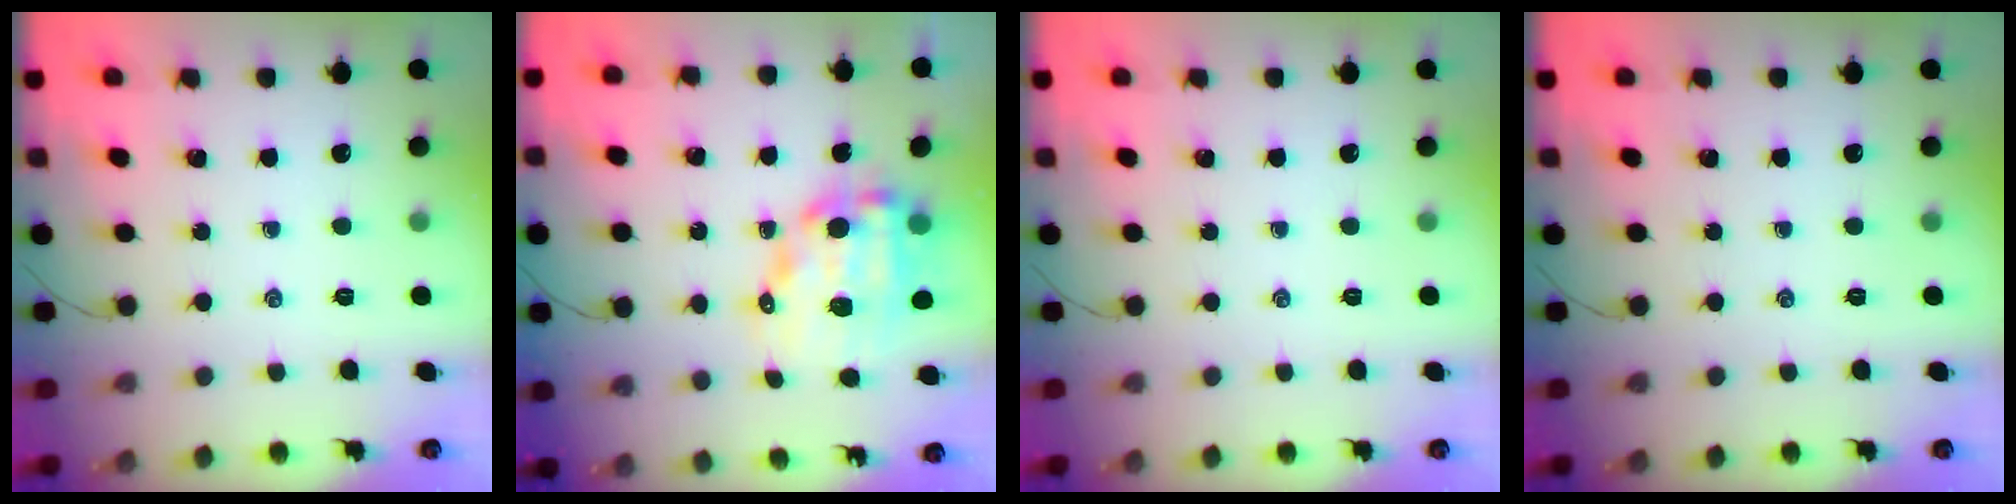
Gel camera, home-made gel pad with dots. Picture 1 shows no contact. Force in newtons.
{"total": 12.3, "press": 11.9, "slide": 3.0}
{"total": 0.0}
{"total": 0.0}